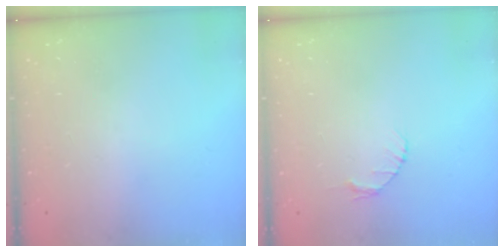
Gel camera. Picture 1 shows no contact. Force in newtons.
{"total": 2.6, "press": 2.6, "slide": 0.3}